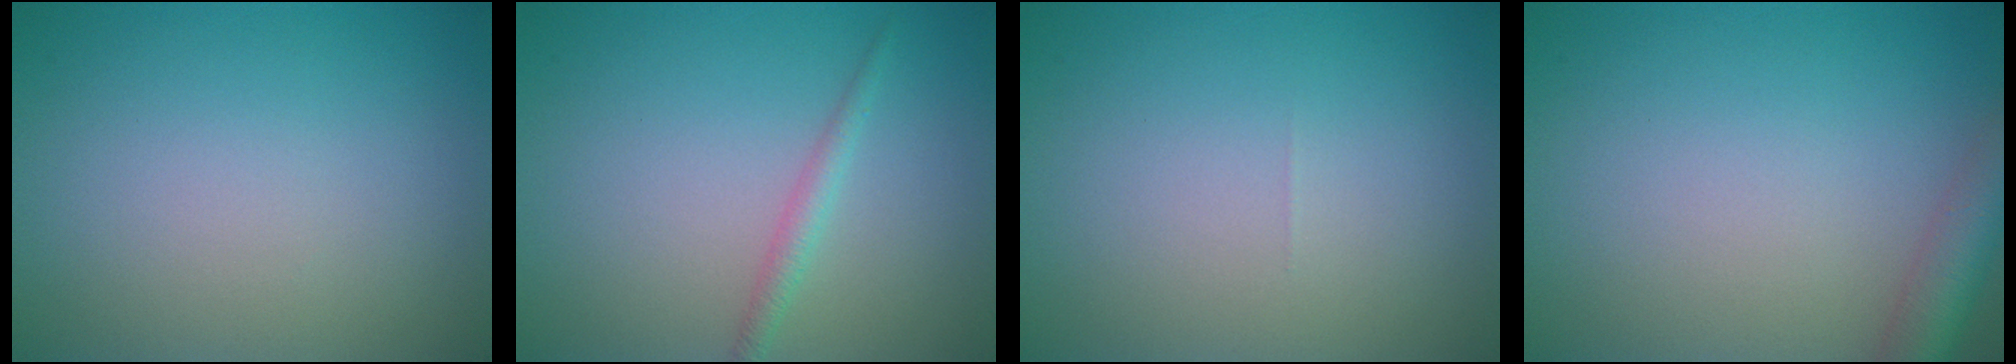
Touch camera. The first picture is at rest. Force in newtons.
{"total": 1.4, "press": 1.4, "slide": 0.0}
{"total": 0.0}
{"total": 3.9, "press": 3.9, "slide": 0.2}